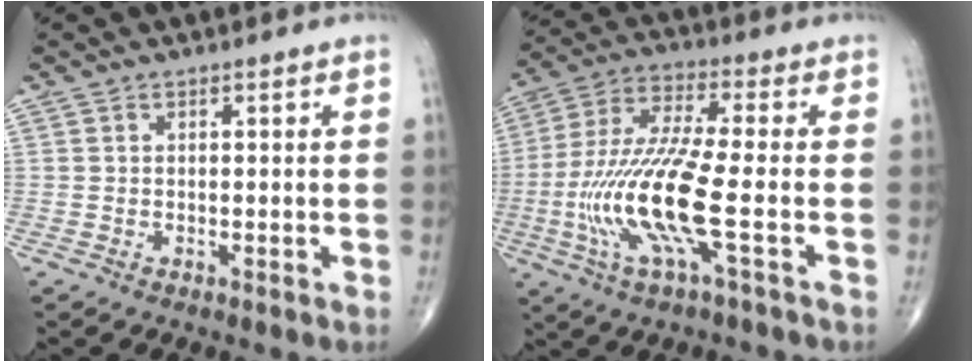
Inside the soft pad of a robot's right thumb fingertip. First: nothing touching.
{"total": 16.3, "force": [-3.7, 2.6, 15.7], "torque": [-0.355, 0.015, -0.074]}